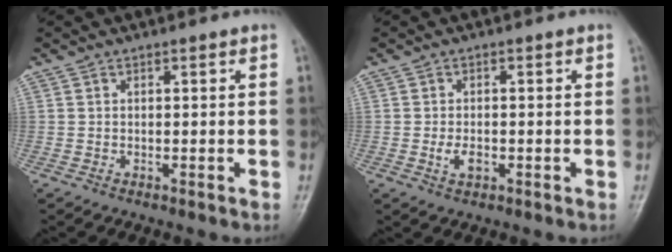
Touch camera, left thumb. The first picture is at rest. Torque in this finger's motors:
{"motor_torque": [-0.17, 0.25, 0.25, 0.08, 0.01]}